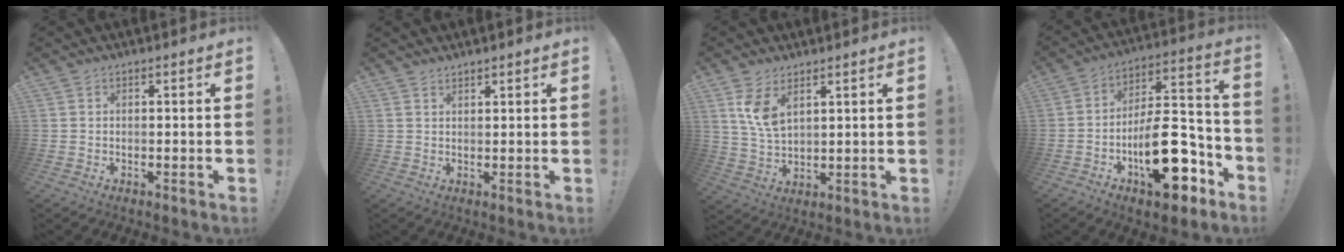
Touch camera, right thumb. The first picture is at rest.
{"total": 1.4, "force": [1.4, 0.3, 0.2], "torque": [0.000, -0.007, 0.025]}
{"total": 7.7, "force": [4.5, 3.7, 5.0], "torque": [-0.095, -0.025, 0.081]}
{"total": 20.9, "force": [-8.5, 10.0, 16.3], "torque": [-0.238, 0.068, -0.122]}